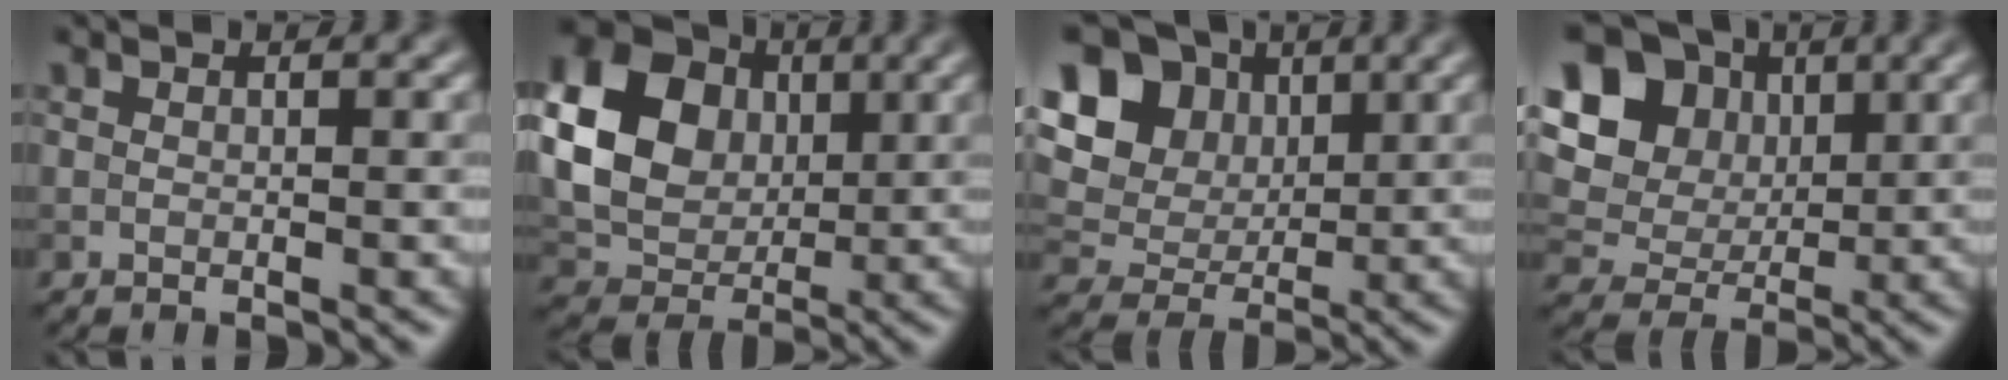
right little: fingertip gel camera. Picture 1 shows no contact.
{"total": 14.1, "force": [2.9, 11.4, 7.7], "torque": [-0.187, 0.028, 0.043]}
{"total": 11.9, "force": [4.1, 9.2, 6.2], "torque": [-0.147, 0.044, 0.065]}
{"total": 13.1, "force": [4.2, 10.5, 6.6], "torque": [-0.157, 0.043, 0.065]}